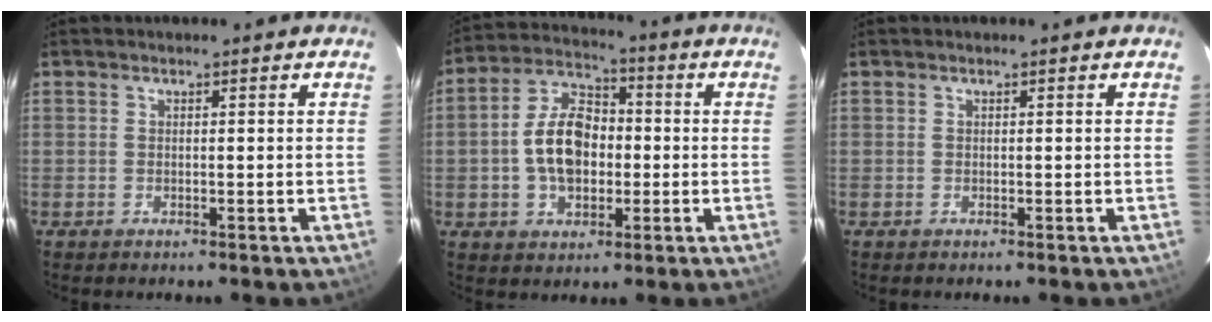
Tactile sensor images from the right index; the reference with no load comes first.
{"total": 11.6, "force": [-1.3, 7.6, 8.7], "torque": [-0.167, 0.027, -0.020]}
{"total": 0.0}